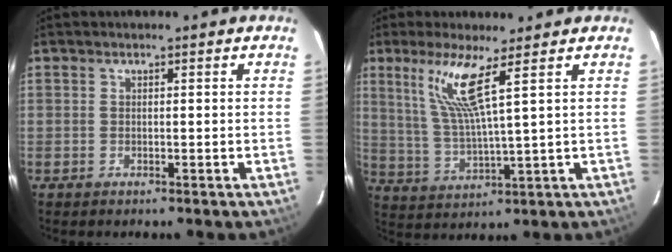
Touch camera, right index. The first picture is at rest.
{"total": 8.7, "force": [4.7, -0.5, 7.3], "torque": [-0.147, -0.007, 0.102]}